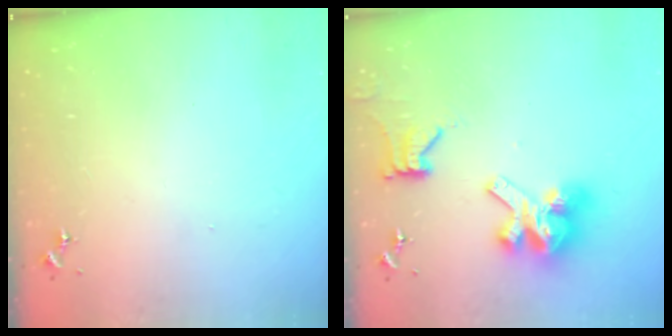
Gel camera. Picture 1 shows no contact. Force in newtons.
{"total": 15.3, "press": 15.1, "slide": 2.0}